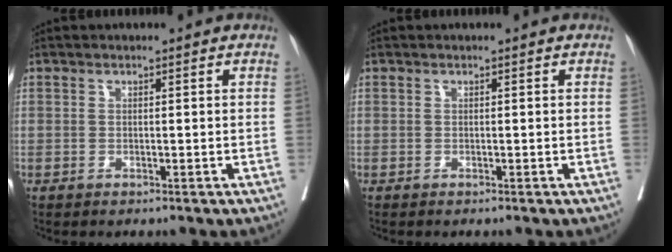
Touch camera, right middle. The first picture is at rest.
{"total": 0.0}